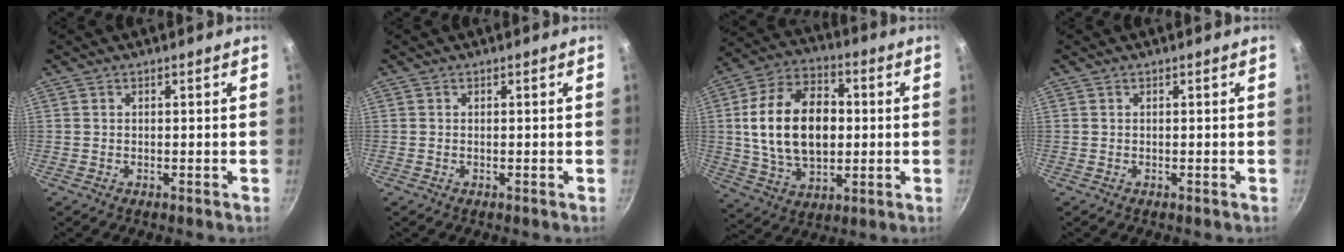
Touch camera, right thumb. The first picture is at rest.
{"total": 0.0}
{"total": 19.6, "force": [1.1, 12.7, 14.9], "torque": [-0.238, 0.014, 0.020]}
{"total": 0.0}